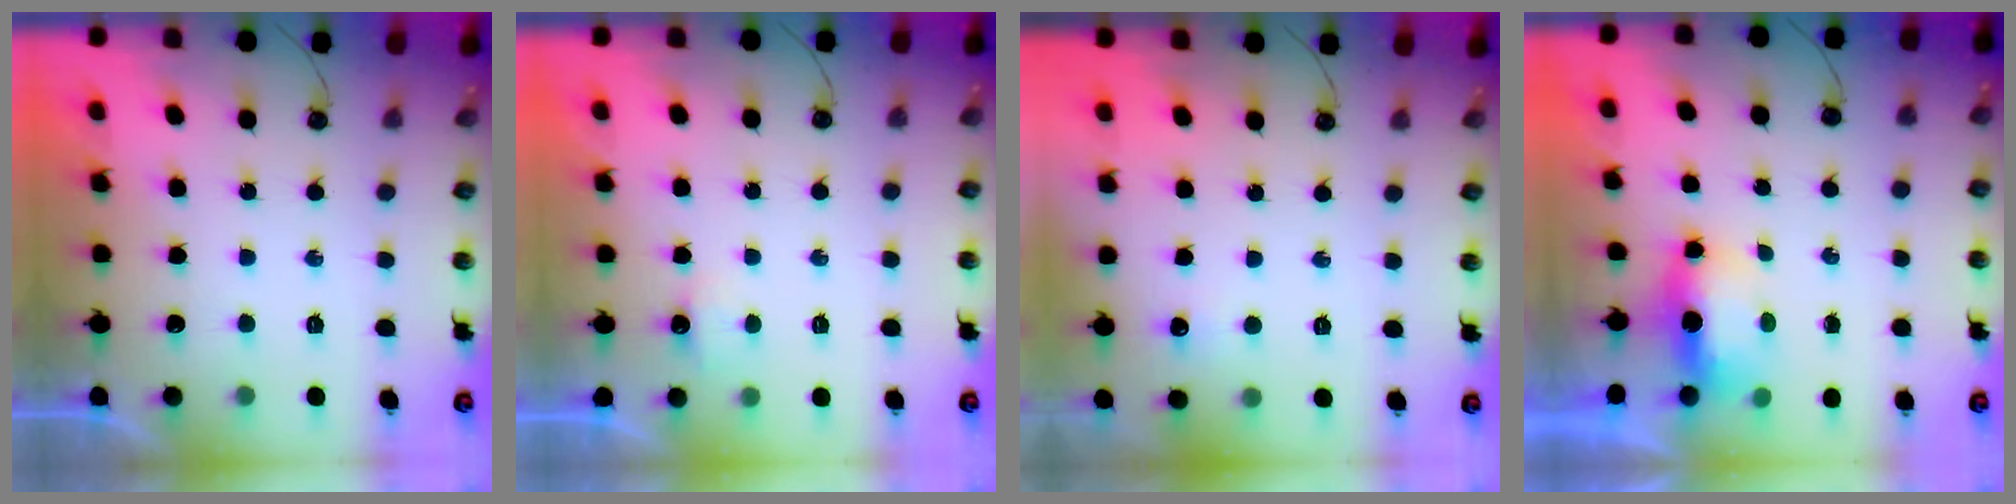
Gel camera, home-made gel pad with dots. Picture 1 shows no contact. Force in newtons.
{"total": 2.5, "press": 2.4, "slide": 0.5}
{"total": 3.9, "press": 3.8, "slide": 0.5}
{"total": 7.0, "press": 6.1, "slide": 3.3}